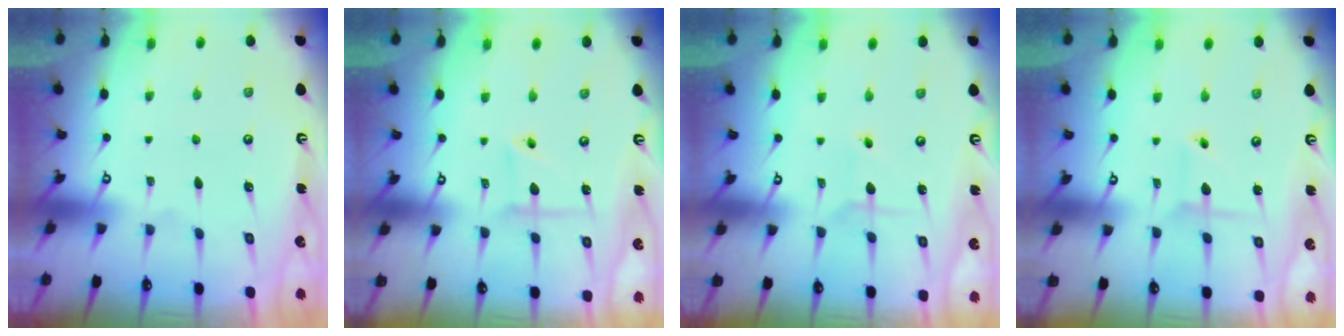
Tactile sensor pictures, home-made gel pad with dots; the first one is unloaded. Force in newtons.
{"total": 4.3, "press": 4.2, "slide": 0.4}
{"total": 2.9, "press": 2.9, "slide": 0.3}
{"total": 2.4, "press": 2.4, "slide": 0.3}